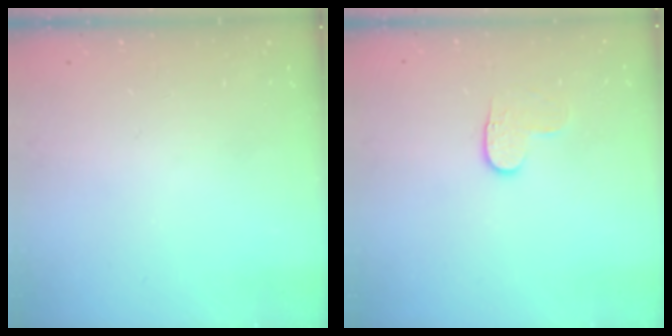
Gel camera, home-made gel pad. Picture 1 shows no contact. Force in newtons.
{"total": 3.4, "press": 3.4, "slide": 0.3}